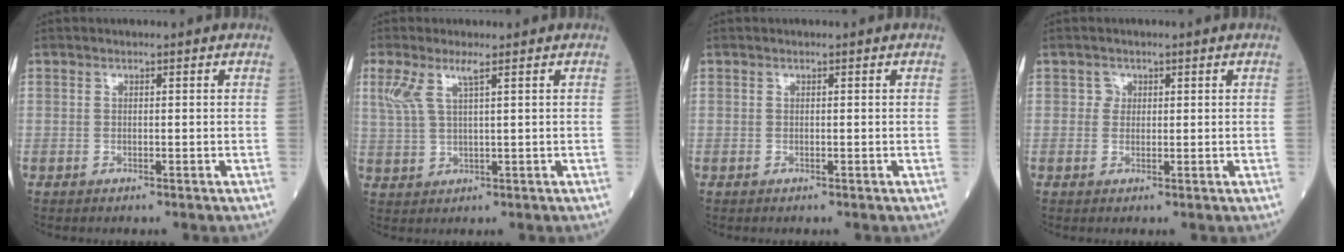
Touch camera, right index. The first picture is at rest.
{"total": 4.5, "force": [2.4, 0.7, 3.8], "torque": [-0.094, 0.016, 0.058]}
{"total": 0.0}
{"total": 1.7, "force": [0.5, 1.7, 0.2], "torque": [0.007, 0.001, 0.002]}